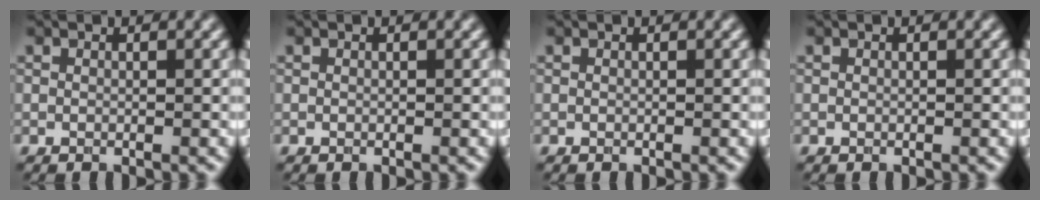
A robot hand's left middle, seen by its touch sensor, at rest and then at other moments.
{"total": 0.0}
{"total": 0.0}
{"total": 0.0}